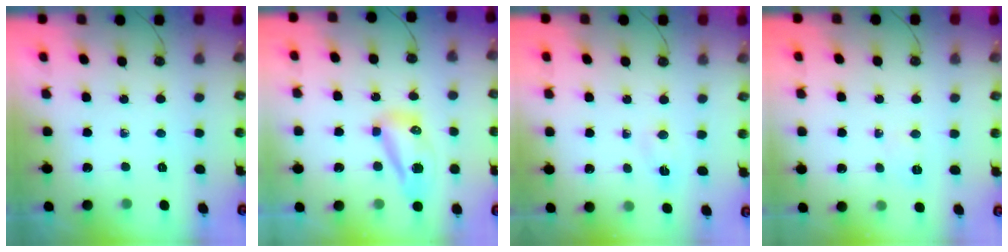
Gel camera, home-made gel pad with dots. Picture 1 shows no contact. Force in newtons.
{"total": 8.9, "press": 8.8, "slide": 1.2}
{"total": 2.1, "press": 1.6, "slide": 1.3}
{"total": 2.8, "press": 2.7, "slide": 0.8}